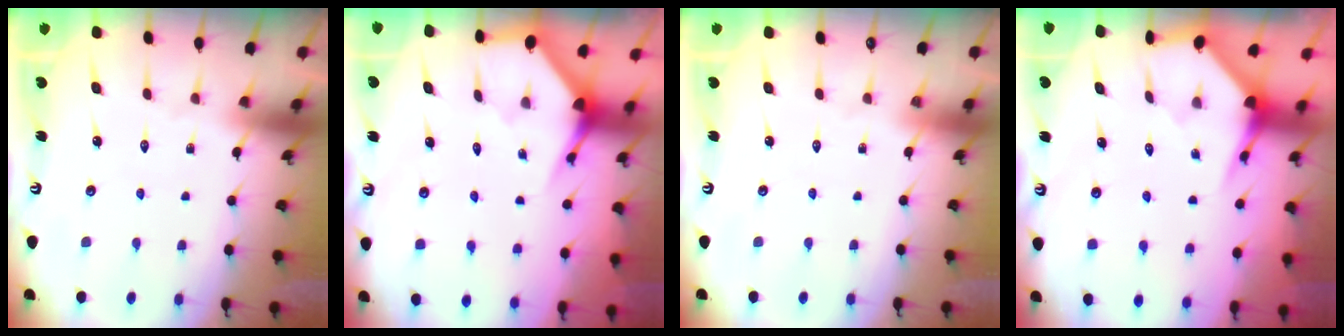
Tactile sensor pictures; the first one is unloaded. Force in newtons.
{"total": 3.4, "press": 3.4, "slide": 0.1}
{"total": 0.0}
{"total": 4.1, "press": 4.1, "slide": 0.4}